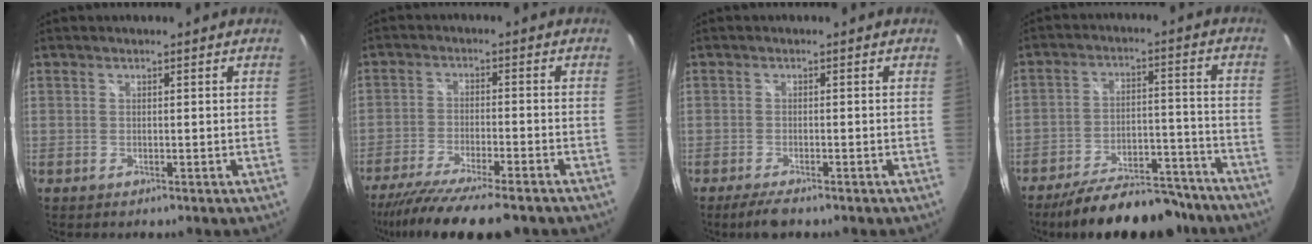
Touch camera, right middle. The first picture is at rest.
{"total": 15.1, "force": [-12.6, 1.7, 8.1], "torque": [-0.164, -0.041, -0.204]}
{"total": 3.5, "force": [-2.7, 0.6, 2.1], "torque": [-0.052, -0.012, -0.049]}
{"total": 19.8, "force": [-16.9, 6.1, 8.4], "torque": [-0.146, 0.009, -0.223]}